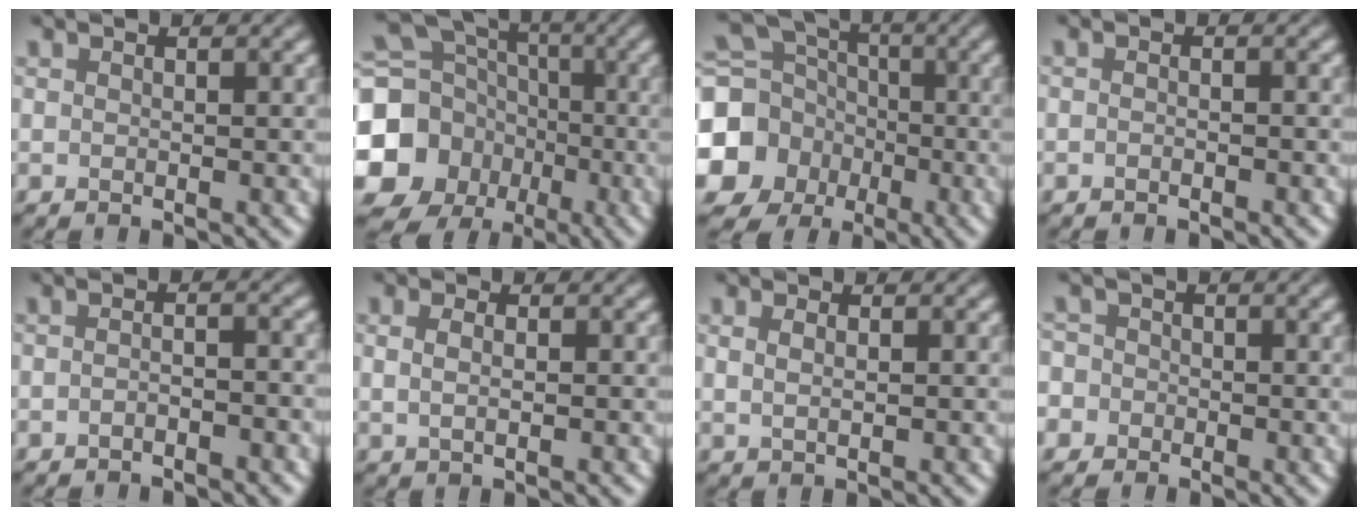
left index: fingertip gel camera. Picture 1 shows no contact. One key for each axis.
{"total": 19.2, "fx": -4.1, "fy": 17.7, "fz": 6.3, "tx": -0.172, "ty": -0.022, "tz": -0.111}
{"total": 15.1, "fx": -3.8, "fy": 13.8, "fz": 4.8, "tx": -0.166, "ty": -0.029, "tz": -0.093}
{"total": 0.7, "fx": -0.4, "fy": 0.2, "fz": 0.5, "tx": -0.011, "ty": -0.003, "tz": -0.012}
{"total": 1.7, "fx": -1.2, "fy": 0.4, "fz": 1.2, "tx": -0.021, "ty": 0.003, "tz": -0.024}
{"total": 2.8, "fx": 0.9, "fy": 1.6, "fz": 2.1, "tx": -0.024, "ty": 0.011, "tz": -0.006}
{"total": 1.8, "fx": 0.8, "fy": 1.0, "fz": 1.3, "tx": -0.024, "ty": 0.000, "tz": 0.006}
{"total": 4.2, "fx": -1.1, "fy": 3.9, "fz": 1.0, "tx": -0.010, "ty": 0.017, "tz": -0.055}